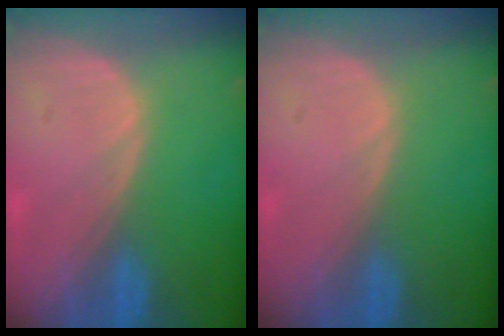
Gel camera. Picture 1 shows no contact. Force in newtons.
{"total": 0.0}